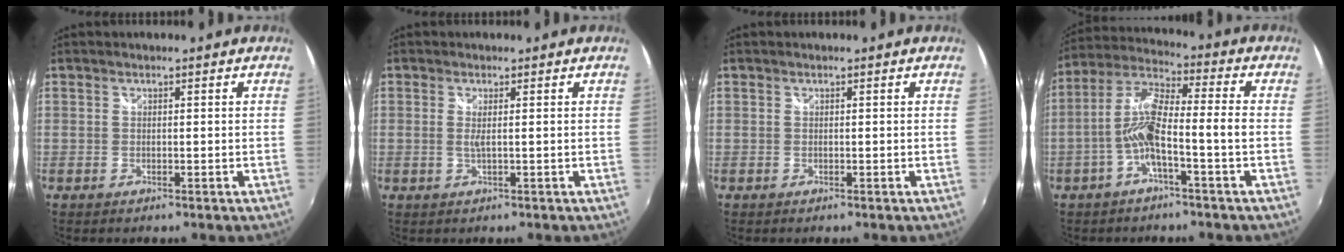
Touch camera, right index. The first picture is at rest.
{"total": 1.5, "force": [0.3, -0.5, 1.4], "torque": [-0.027, 0.000, 0.007]}
{"total": 0.0}
{"total": 9.4, "force": [-2.8, 0.5, 8.9], "torque": [-0.184, 0.014, -0.054]}